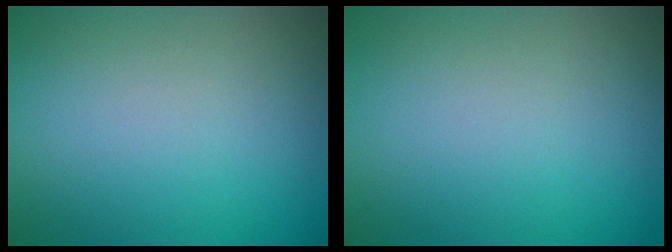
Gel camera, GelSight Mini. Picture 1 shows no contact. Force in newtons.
{"total": 0.0}